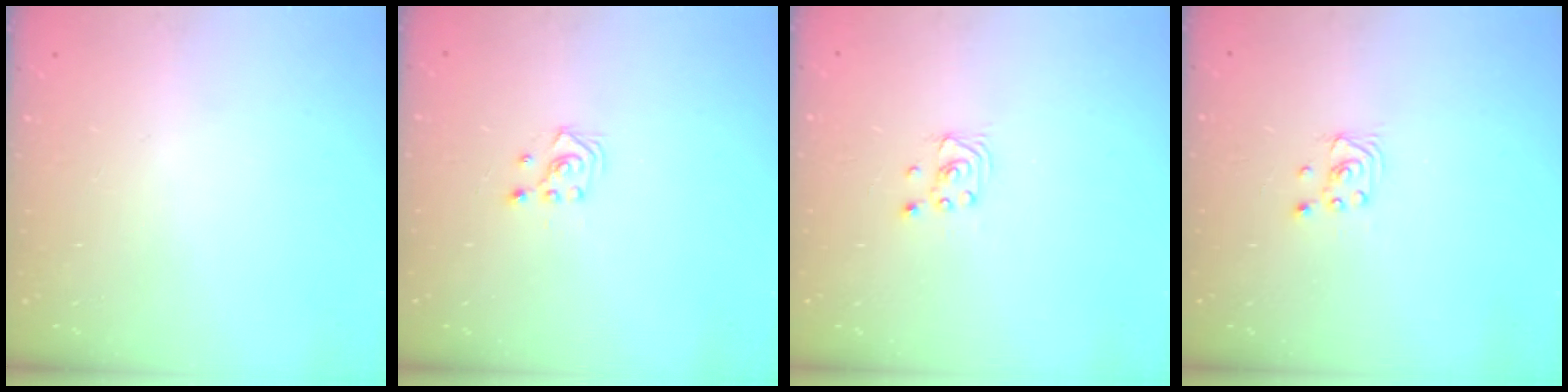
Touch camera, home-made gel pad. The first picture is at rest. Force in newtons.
{"total": 2.9, "press": 2.7, "slide": 1.0}
{"total": 1.7, "press": 1.6, "slide": 0.1}
{"total": 1.7, "press": 1.6, "slide": 0.1}